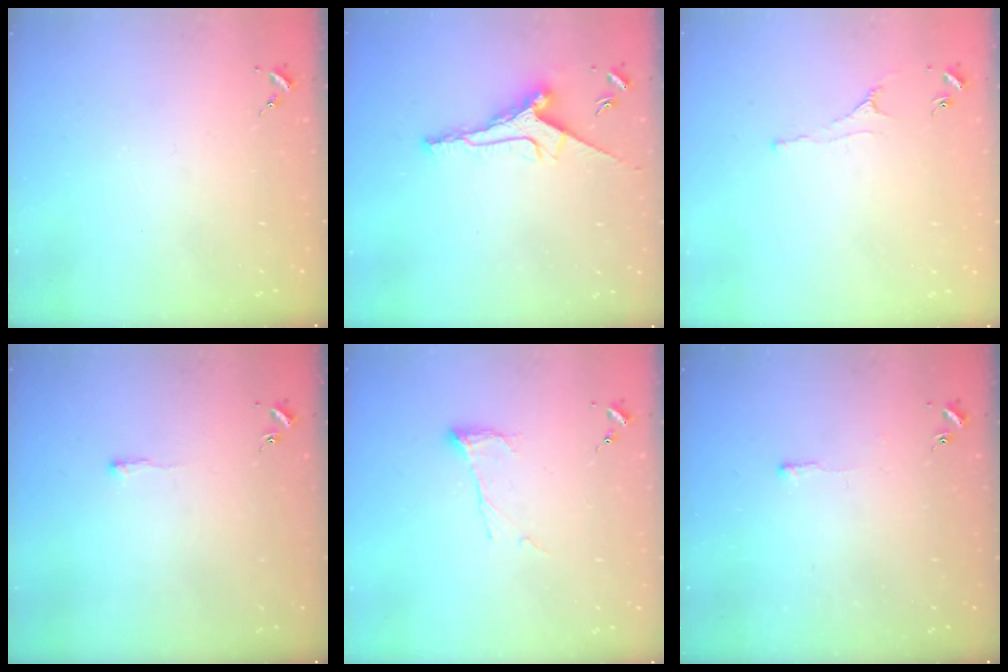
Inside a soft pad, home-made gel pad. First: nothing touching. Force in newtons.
{"total": 10.5, "press": 10.5, "slide": 0.3}
{"total": 2.2, "press": 2.1, "slide": 0.4}
{"total": 2.1, "press": 2.1, "slide": 0.4}
{"total": 6.8, "press": 6.8, "slide": 0.3}
{"total": 2.6, "press": 2.6, "slide": 0.4}